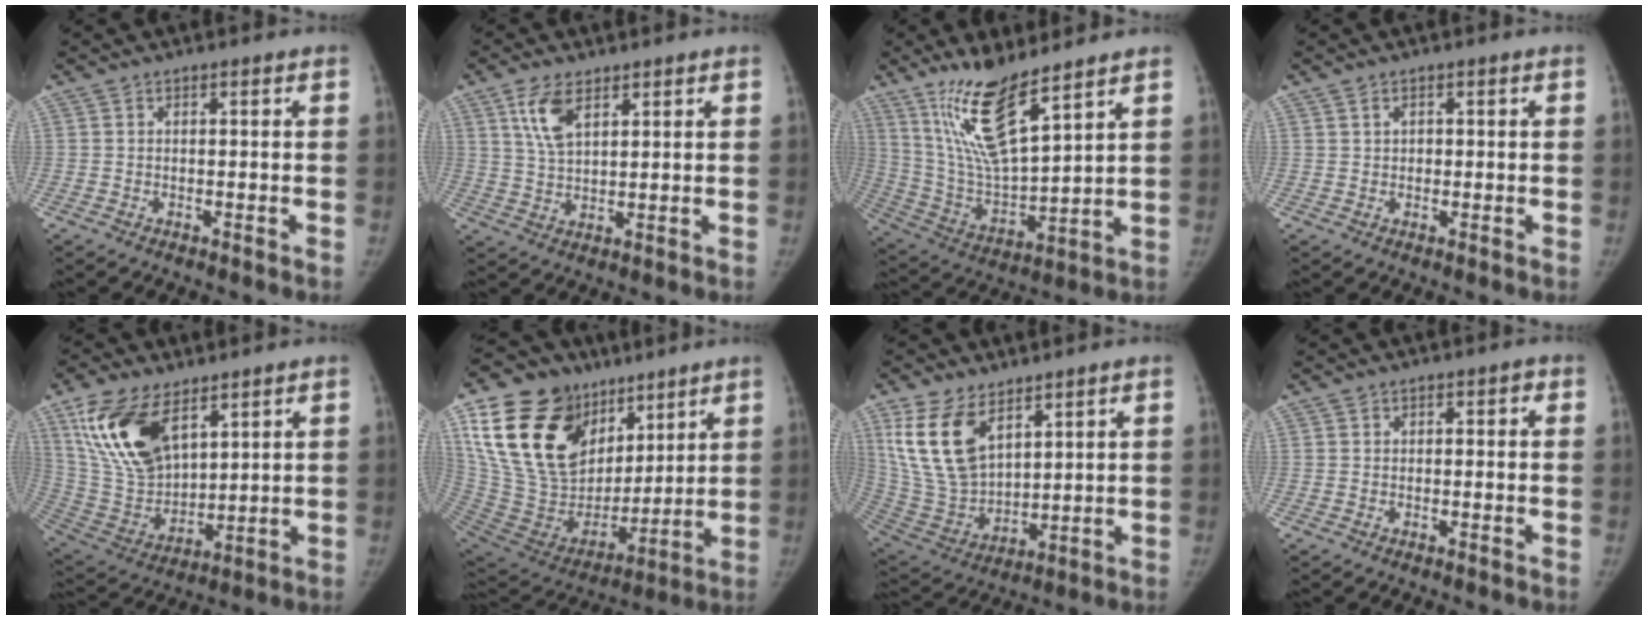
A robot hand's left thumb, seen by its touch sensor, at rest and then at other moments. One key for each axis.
{"total": 6.7, "fx": 3.5, "fy": 3.3, "fz": 4.6, "tx": -0.082, "ty": -0.015, "tz": 0.074}
{"total": 15.8, "fx": 10.6, "fy": 3.8, "fz": 11.1, "tx": -0.198, "ty": -0.067, "tz": 0.220}
{"total": 1.4, "fx": 0.5, "fy": 1.2, "fz": 0.6, "tx": -0.001, "ty": -0.001, "tz": 0.007}
{"total": 17.9, "fx": 9.1, "fy": 9.7, "fz": 12.0, "tx": -0.208, "ty": -0.036, "tz": 0.189}
{"total": 28.8, "fx": 14.2, "fy": 18.8, "fz": 16.6, "tx": -0.296, "ty": -0.014, "tz": 0.275}
{"total": 15.7, "fx": 8.1, "fy": 9.0, "fz": 10.0, "tx": -0.176, "ty": -0.035, "tz": 0.179}
{"total": 1.1, "fx": -0.3, "fy": 1.0, "fz": 0.5, "tx": 0.002, "ty": 0.005, "tz": -0.011}